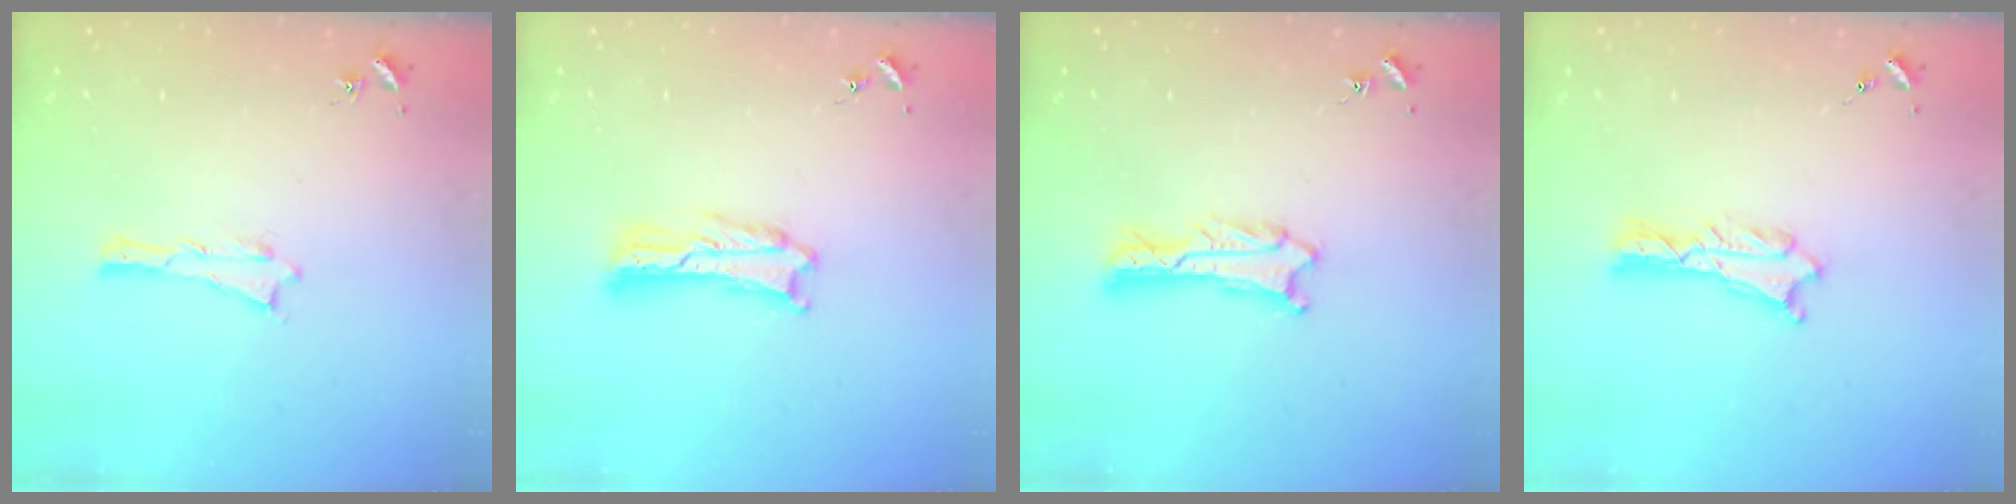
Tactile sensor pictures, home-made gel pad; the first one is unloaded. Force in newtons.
{"total": 2.8, "press": 2.7, "slide": 0.4}
{"total": 1.1, "press": 1.1, "slide": 0.2}
{"total": 1.3, "press": 1.3, "slide": 0.1}